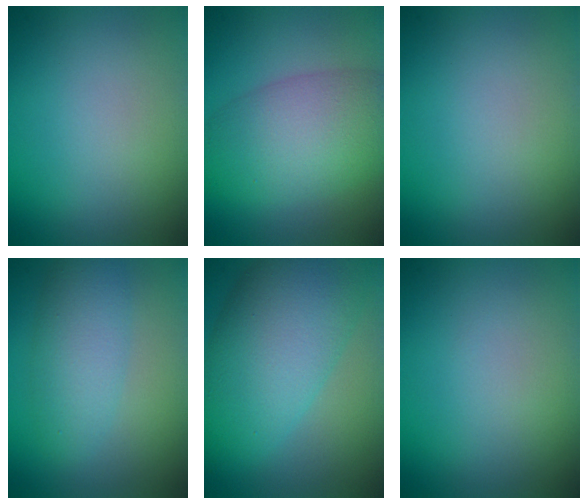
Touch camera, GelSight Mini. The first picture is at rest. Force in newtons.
{"total": 7.4, "press": 7.4, "slide": 0.3}
{"total": 0.0}
{"total": 3.9, "press": 3.9, "slide": 0.2}
{"total": 10.0, "press": 10.0, "slide": 0.4}
{"total": 0.0}